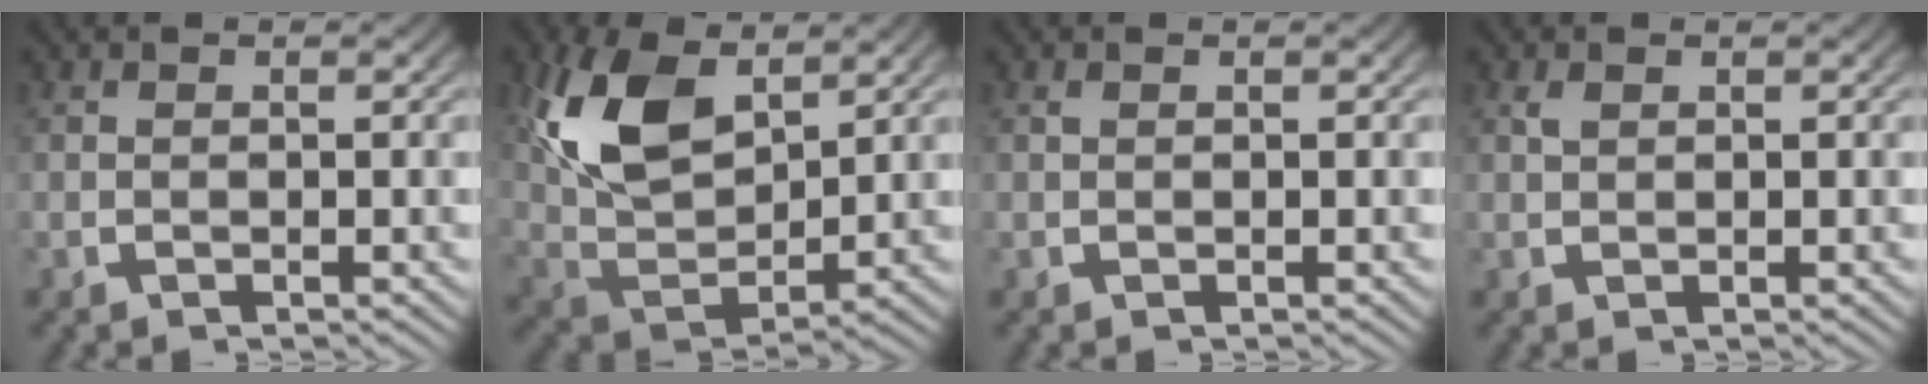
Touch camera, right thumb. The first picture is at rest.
{"total": 10.1, "force": [2.6, 6.2, 7.5], "torque": [-0.177, -0.023, 0.059]}
{"total": 0.0}
{"total": 0.7, "force": [0.5, 0.4, 0.3], "torque": [-0.005, 0.001, 0.013]}